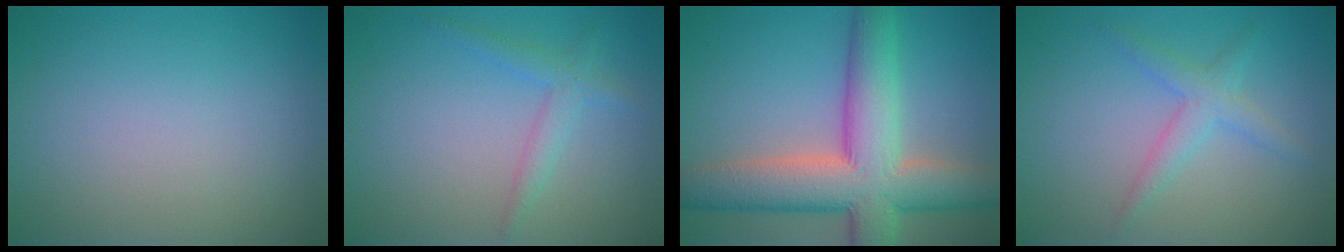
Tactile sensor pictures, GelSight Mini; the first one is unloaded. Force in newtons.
{"total": 2.0, "press": 2.0, "slide": 0.1}
{"total": 10.3, "press": 10.3, "slide": 0.6}
{"total": 2.4, "press": 2.4, "slide": 0.1}